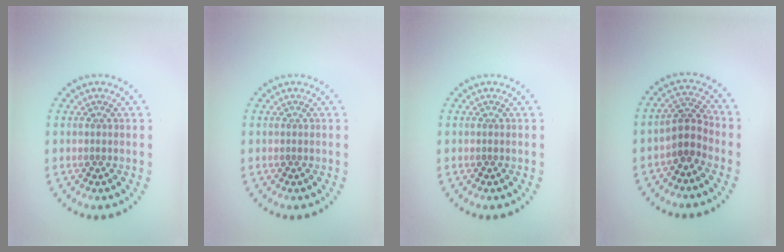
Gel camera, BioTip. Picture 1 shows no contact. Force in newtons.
{"total": 0.0}
{"total": 0.0}
{"total": 2.6, "press": 2.1, "slide": 1.6}